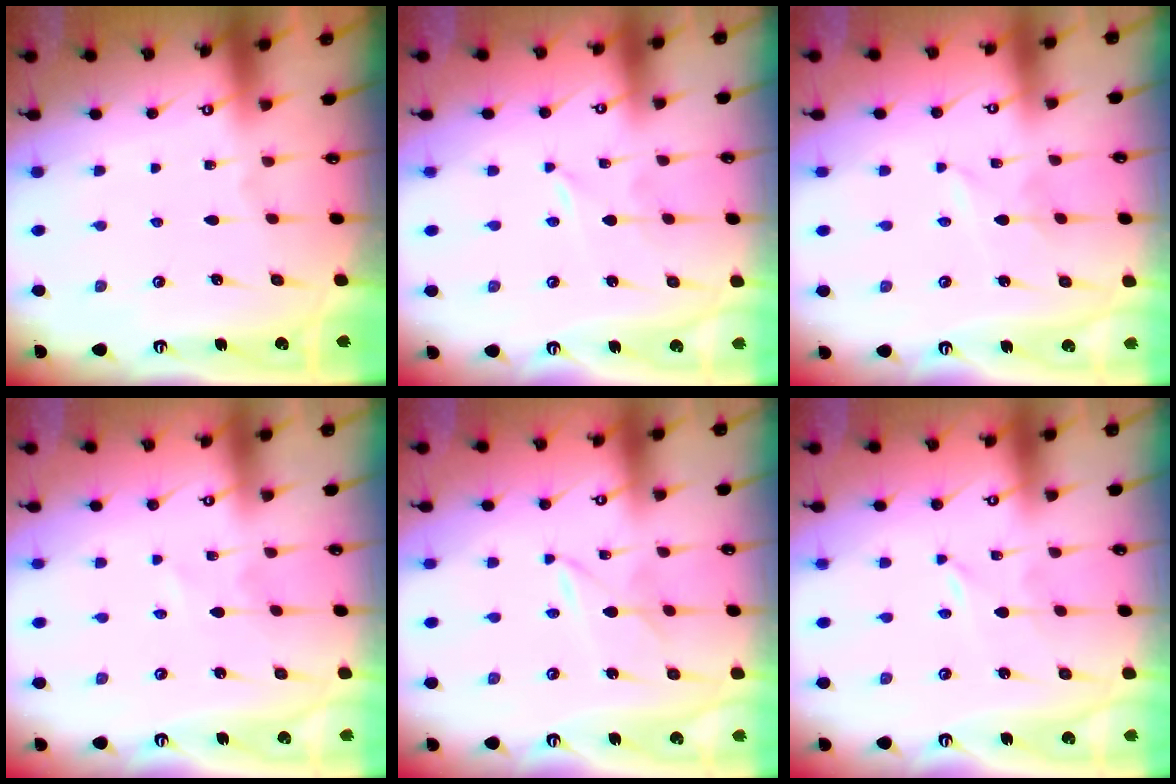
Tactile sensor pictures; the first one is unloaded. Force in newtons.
{"total": 0.0}
{"total": 1.7, "press": 1.7, "slide": 0.2}
{"total": 0.0}
{"total": 2.8, "press": 2.8, "slide": 0.4}
{"total": 0.0}